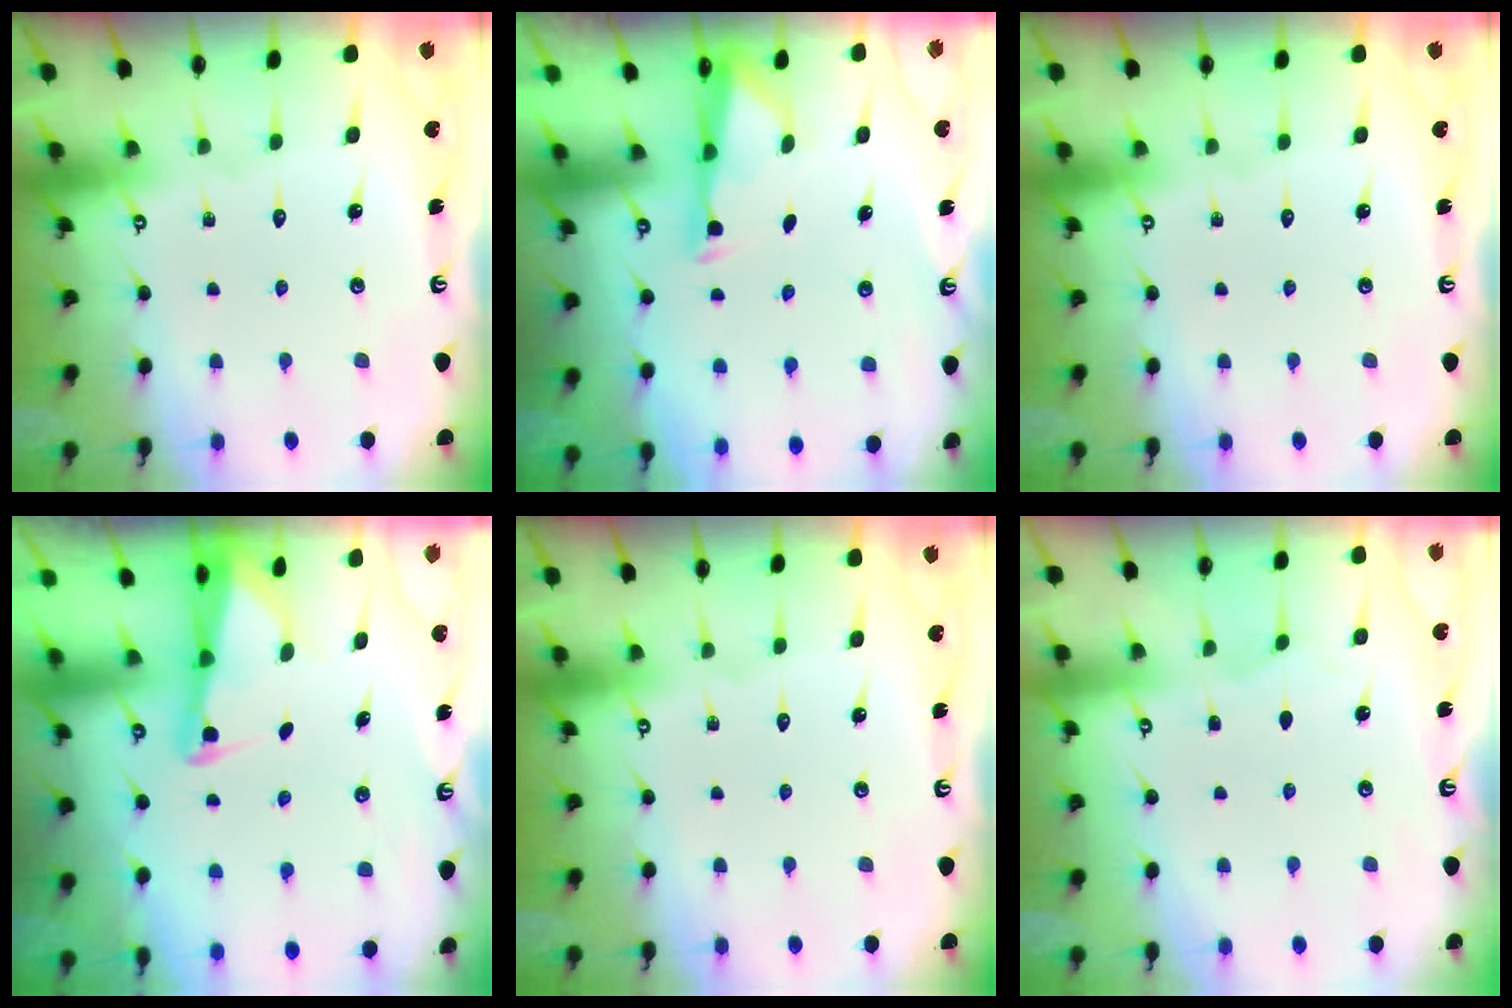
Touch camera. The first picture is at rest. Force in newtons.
{"total": 3.0, "press": 2.9, "slide": 0.5}
{"total": 0.0}
{"total": 2.6, "press": 2.6, "slide": 0.3}
{"total": 0.0}
{"total": 2.2, "press": 2.1, "slide": 0.3}